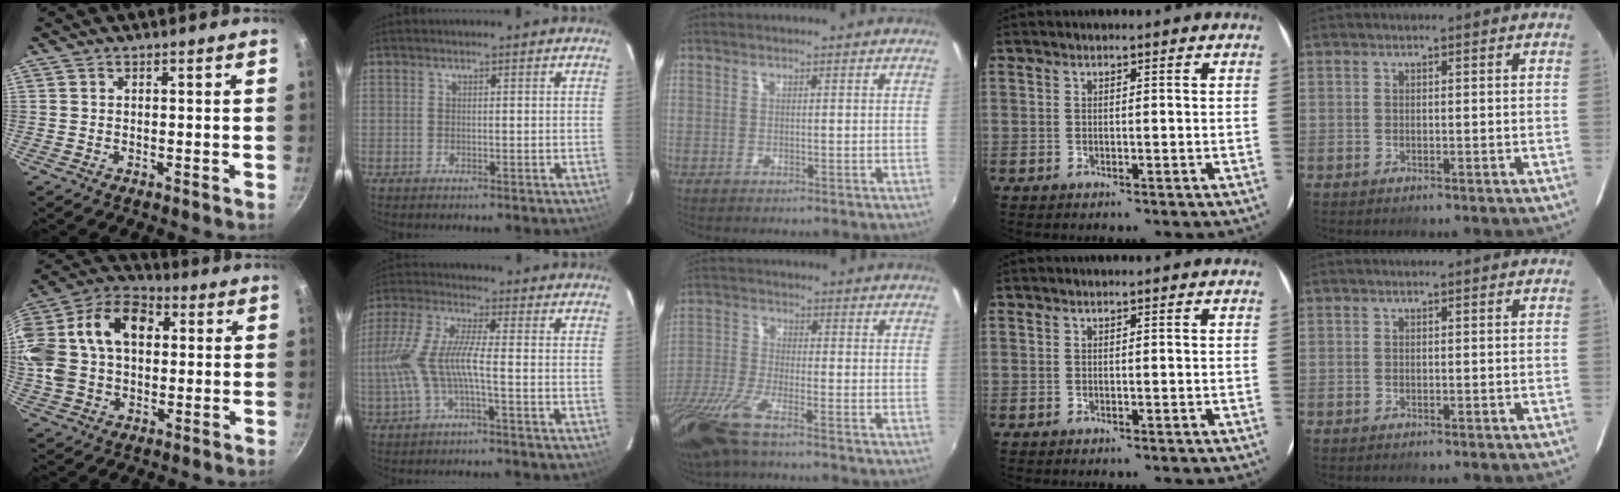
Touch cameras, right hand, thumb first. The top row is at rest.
{"thumb": {"total": 23.3, "force": [3.4, 16.2, 16.4], "torque": [-0.323, 0.048, 0.044]}, "index": {"total": 9.4, "force": [-2.3, 1.2, 9.1], "torque": [-0.203, -0.002, -0.038]}, "middle": {"total": 11.5, "force": [-8.3, 1.8, 7.9], "torque": [-0.182, -0.039, -0.165]}}